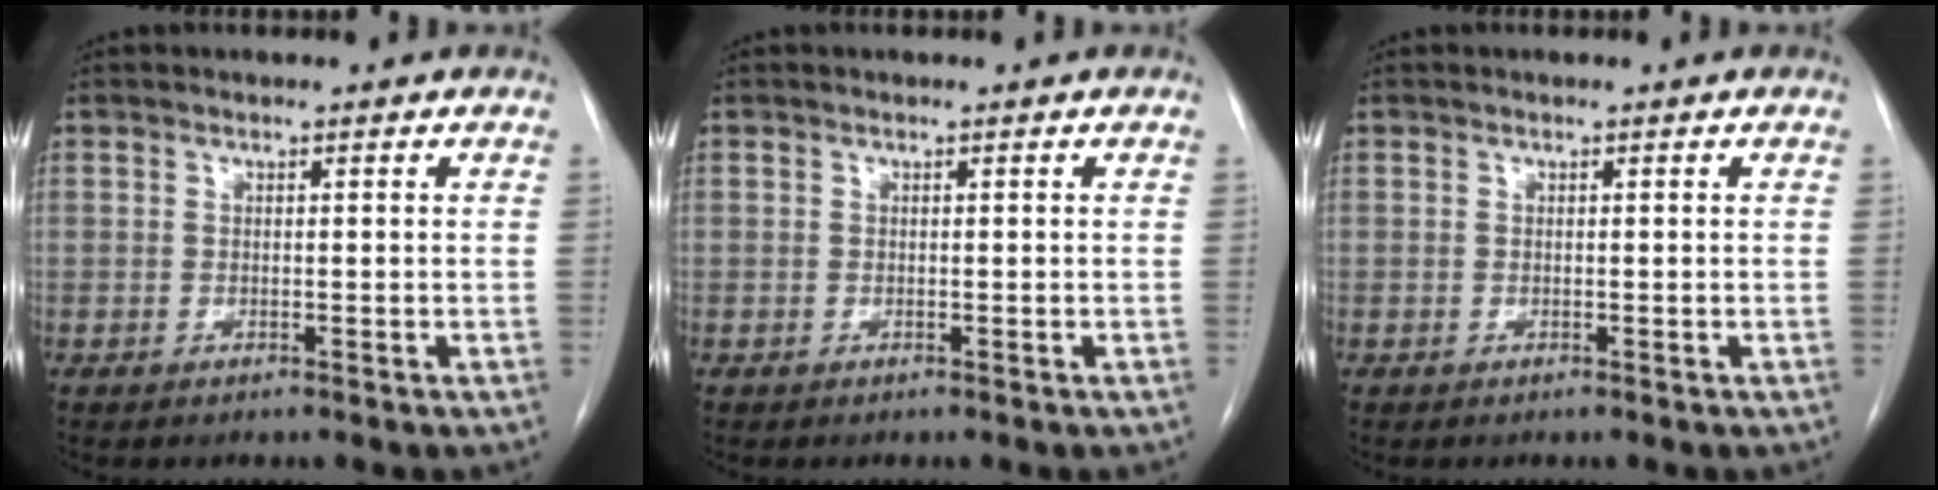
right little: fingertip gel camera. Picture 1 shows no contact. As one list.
[{"total": 0.0}, {"total": 0.0}]